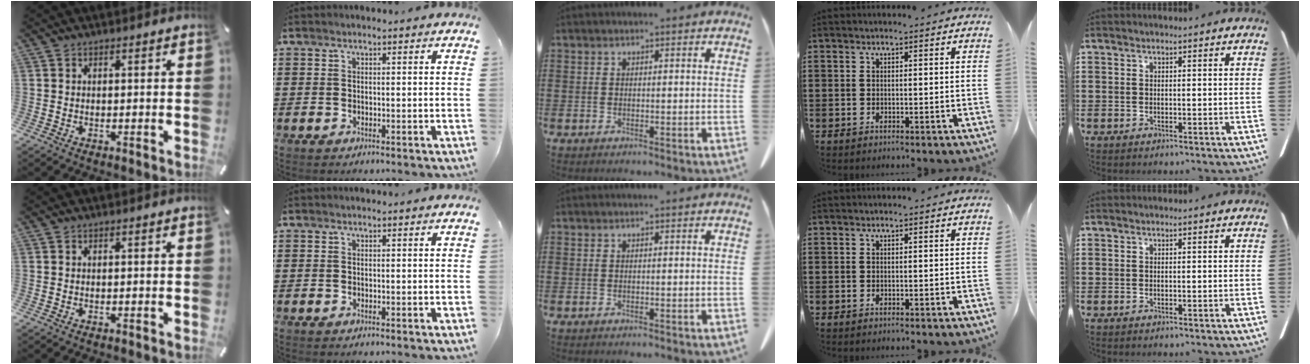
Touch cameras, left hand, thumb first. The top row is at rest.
{}